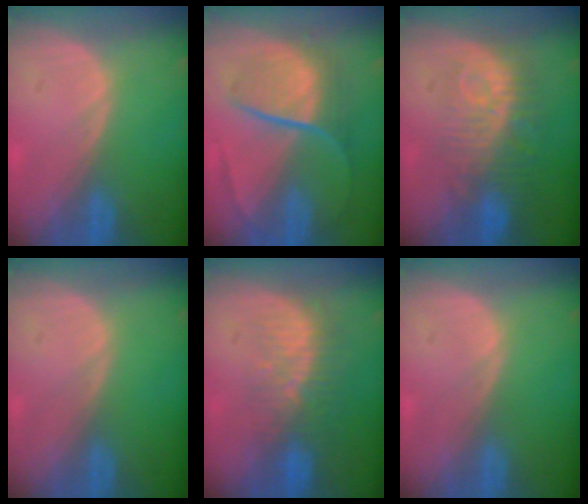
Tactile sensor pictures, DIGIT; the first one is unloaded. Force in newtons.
{"total": 9.3, "press": 7.7, "slide": 5.2}
{"total": 9.6, "press": 8.7, "slide": 4.0}
{"total": 0.0}
{"total": 8.1, "press": 7.0, "slide": 4.0}
{"total": 0.0}